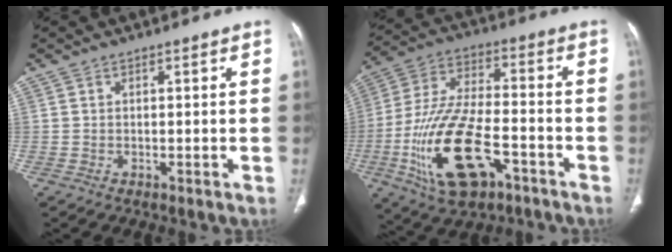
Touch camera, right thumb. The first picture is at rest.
{"total": 19.8, "force": [-7.7, 9.2, 15.7], "torque": [-0.311, 0.032, -0.128]}